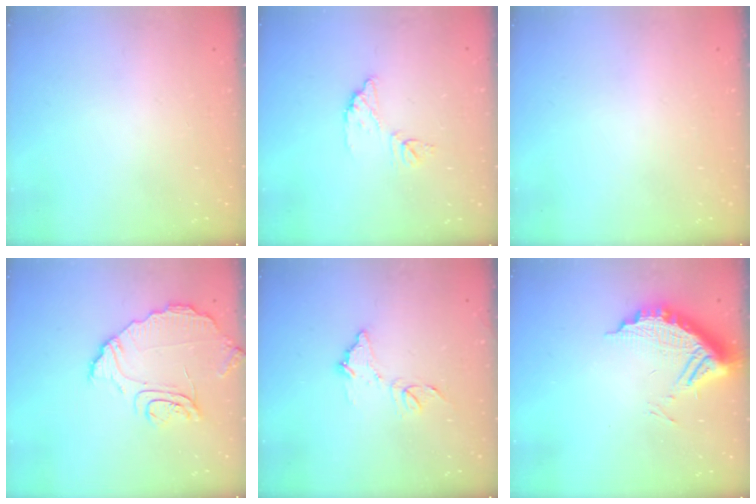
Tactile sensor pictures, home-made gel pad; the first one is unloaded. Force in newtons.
{"total": 8.2, "press": 8.2, "slide": 0.2}
{"total": 0.0}
{"total": 9.4, "press": 9.3, "slide": 1.0}
{"total": 9.3, "press": 9.3, "slide": 0.6}
{"total": 11.0, "press": 11.0, "slide": 1.0}